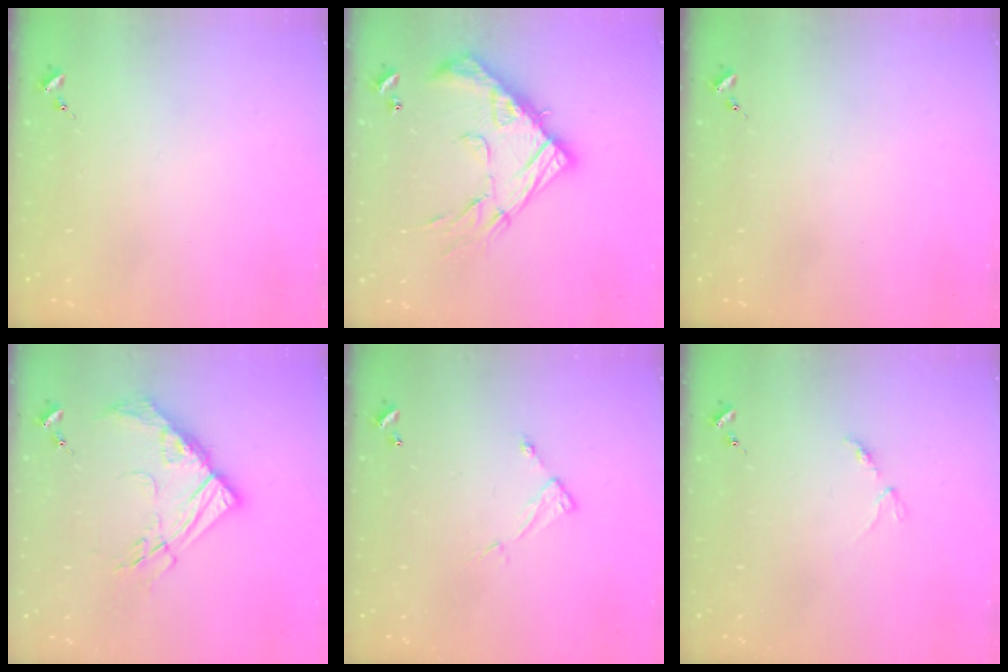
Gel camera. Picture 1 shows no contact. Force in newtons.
{"total": 20.3, "press": 20.3, "slide": 1.7}
{"total": 0.0}
{"total": 15.4, "press": 15.3, "slide": 1.6}
{"total": 4.9, "press": 4.8, "slide": 0.3}
{"total": 3.4, "press": 3.4, "slide": 0.5}